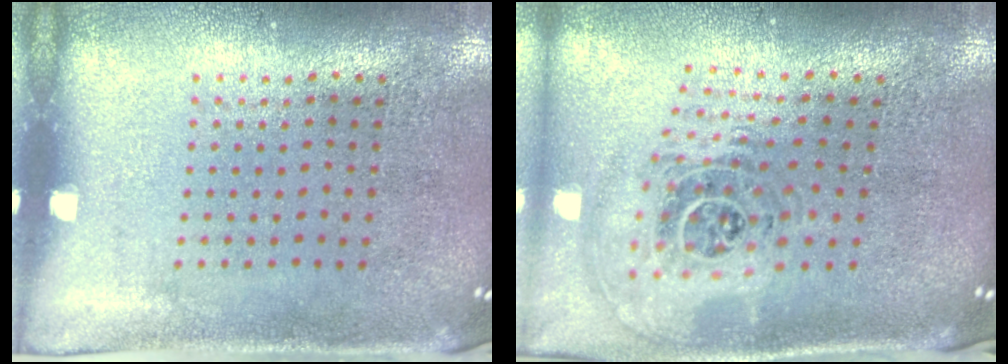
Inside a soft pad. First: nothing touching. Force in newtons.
{"total": 1.8, "press": 1.5, "slide": 1.1}